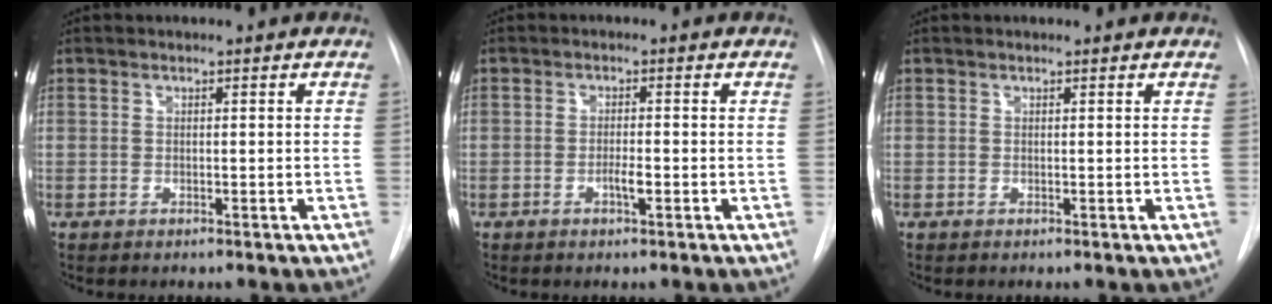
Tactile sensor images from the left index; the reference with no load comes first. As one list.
[{"total": 1.9, "force": [-0.8, 0.3, 1.7], "torque": [-0.030, -0.001, -0.014]}, {"total": 0.9, "force": [0.9, 0.1, 0.1], "torque": [-0.007, 0.007, 0.011]}]